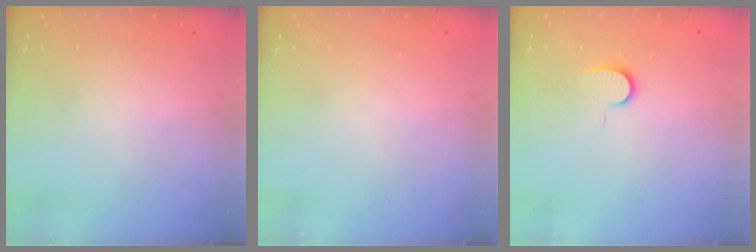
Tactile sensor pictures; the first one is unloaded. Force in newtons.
{"total": 0.8, "press": 0.5, "slide": 0.6}
{"total": 6.4, "press": 6.3, "slide": 0.7}